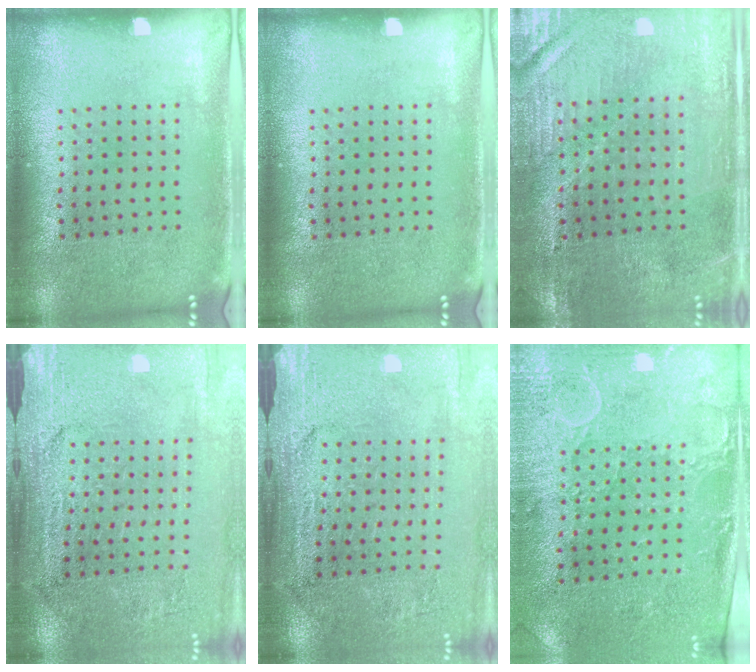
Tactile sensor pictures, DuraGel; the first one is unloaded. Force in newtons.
{"total": 0.0}
{"total": 1.1, "press": 1.1, "slide": 0.2}
{"total": 3.1, "press": 3.1, "slide": 0.3}
{"total": 3.1, "press": 3.1, "slide": 0.3}
{"total": 3.0, "press": 2.4, "slide": 1.7}